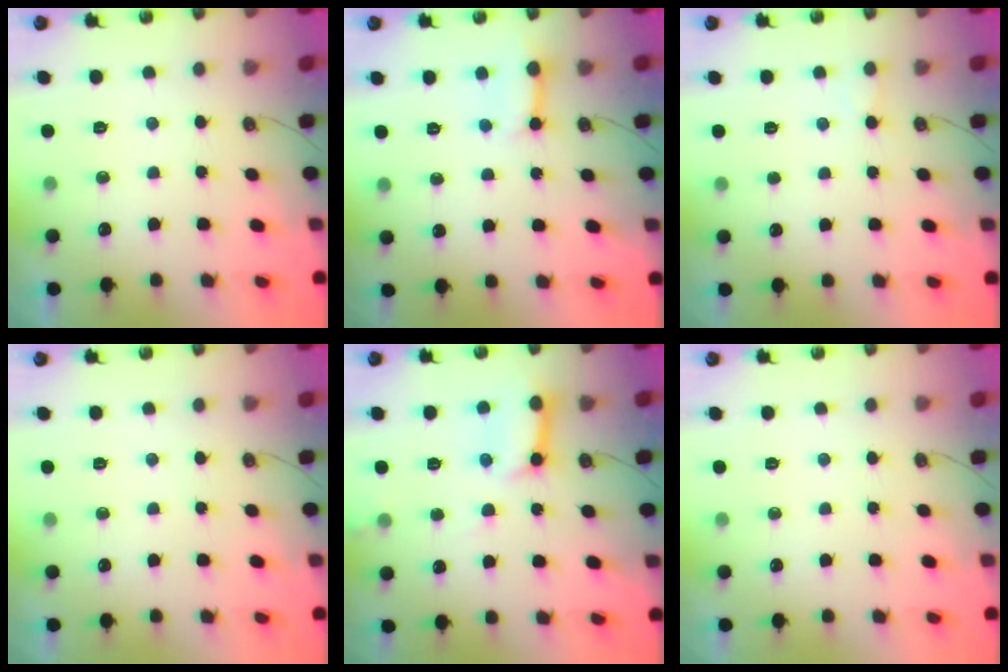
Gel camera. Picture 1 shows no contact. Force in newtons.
{"total": 6.4, "press": 6.4, "slide": 0.7}
{"total": 5.5, "press": 5.5, "slide": 0.4}
{"total": 0.0}
{"total": 9.8, "press": 9.7, "slide": 1.1}
{"total": 0.0}